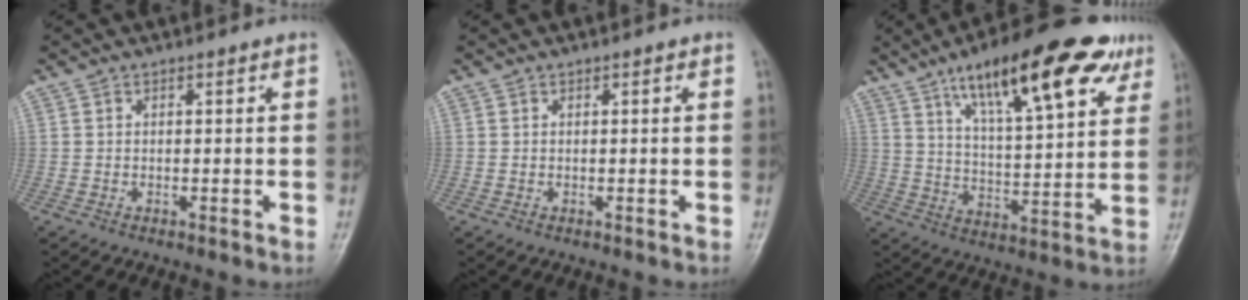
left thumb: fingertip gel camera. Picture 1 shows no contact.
{"total": 0.0}
{"total": 22.3, "force": [12.3, 6.9, 17.3], "torque": [-0.236, -0.029, 0.193]}